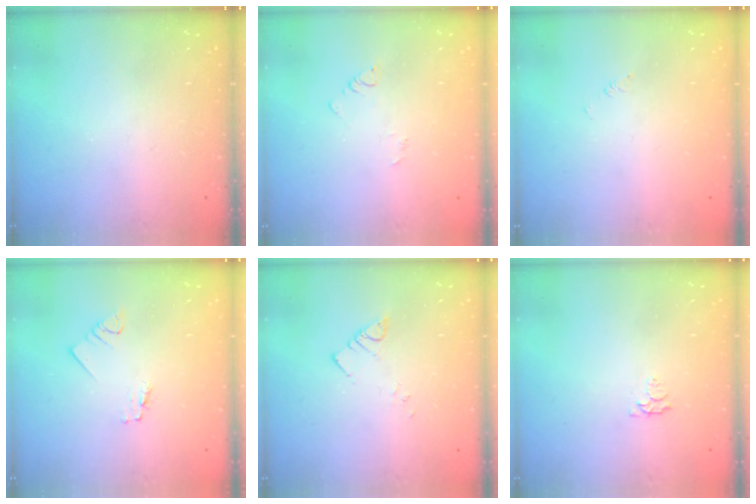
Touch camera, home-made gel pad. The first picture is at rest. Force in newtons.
{"total": 2.4, "press": 2.4, "slide": 0.3}
{"total": 1.7, "press": 1.7, "slide": 0.3}
{"total": 1.2, "press": 1.2, "slide": 0.1}
{"total": 2.5, "press": 2.5, "slide": 0.3}
{"total": 3.2, "press": 3.2, "slide": 0.5}